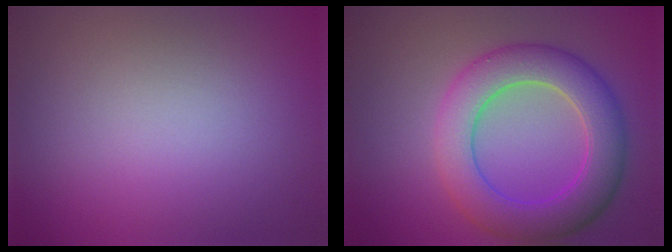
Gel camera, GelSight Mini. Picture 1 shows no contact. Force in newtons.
{"total": 7.2, "press": 7.2, "slide": 0.4}